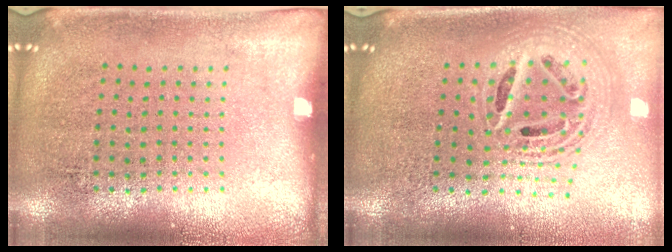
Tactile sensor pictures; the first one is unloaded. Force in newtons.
{"total": 2.3, "press": 1.8, "slide": 1.4}